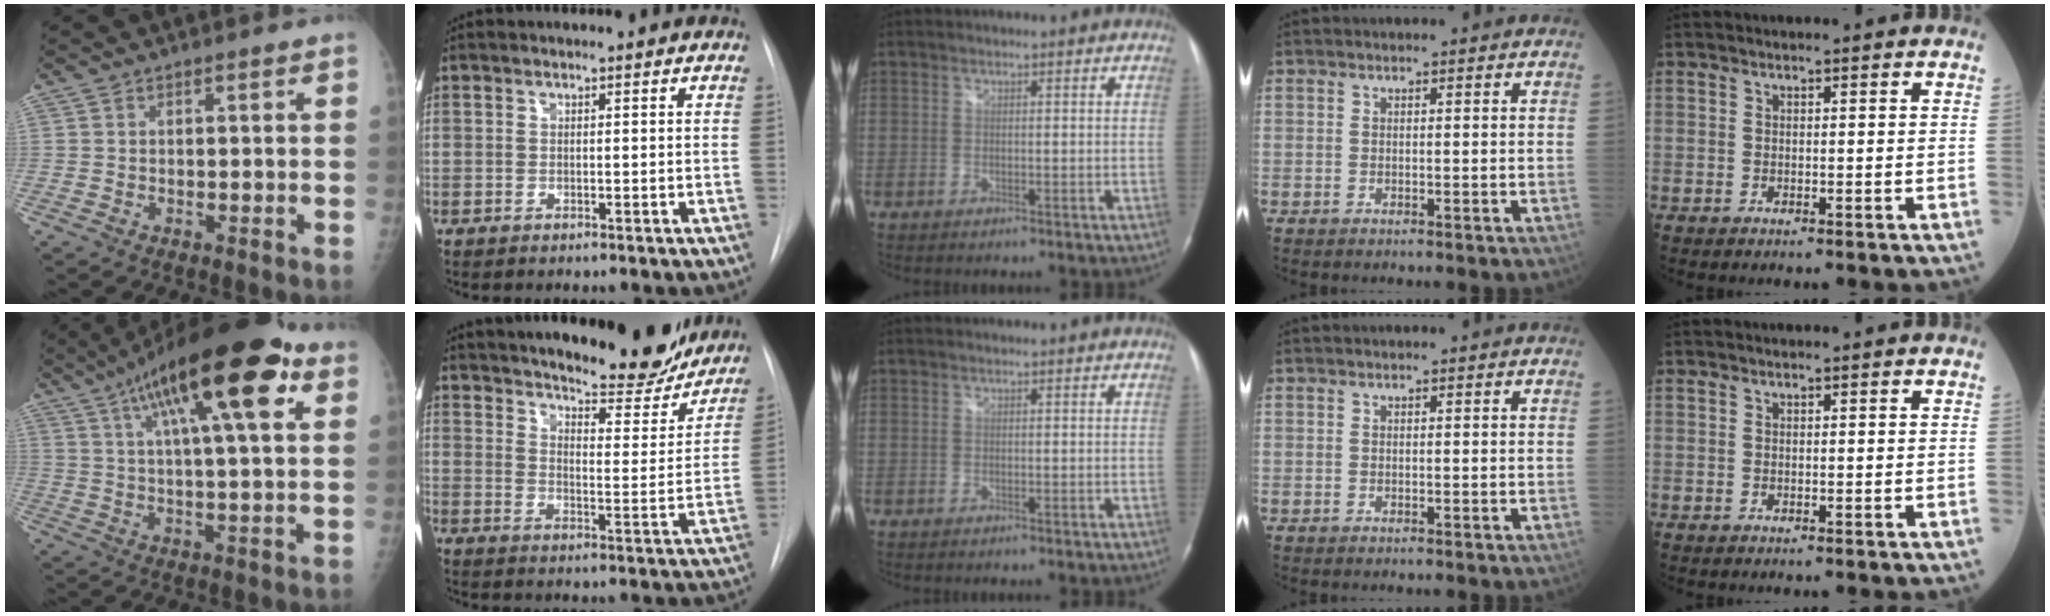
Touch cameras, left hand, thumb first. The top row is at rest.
{"thumb": {"total": 22.6, "force": [10.4, 6.2, 19.1], "torque": [-0.298, 0.007, 0.160]}, "index": {"total": 19.1, "force": [17.0, 3.8, 7.7], "torque": [-0.107, -0.028, 0.224]}}